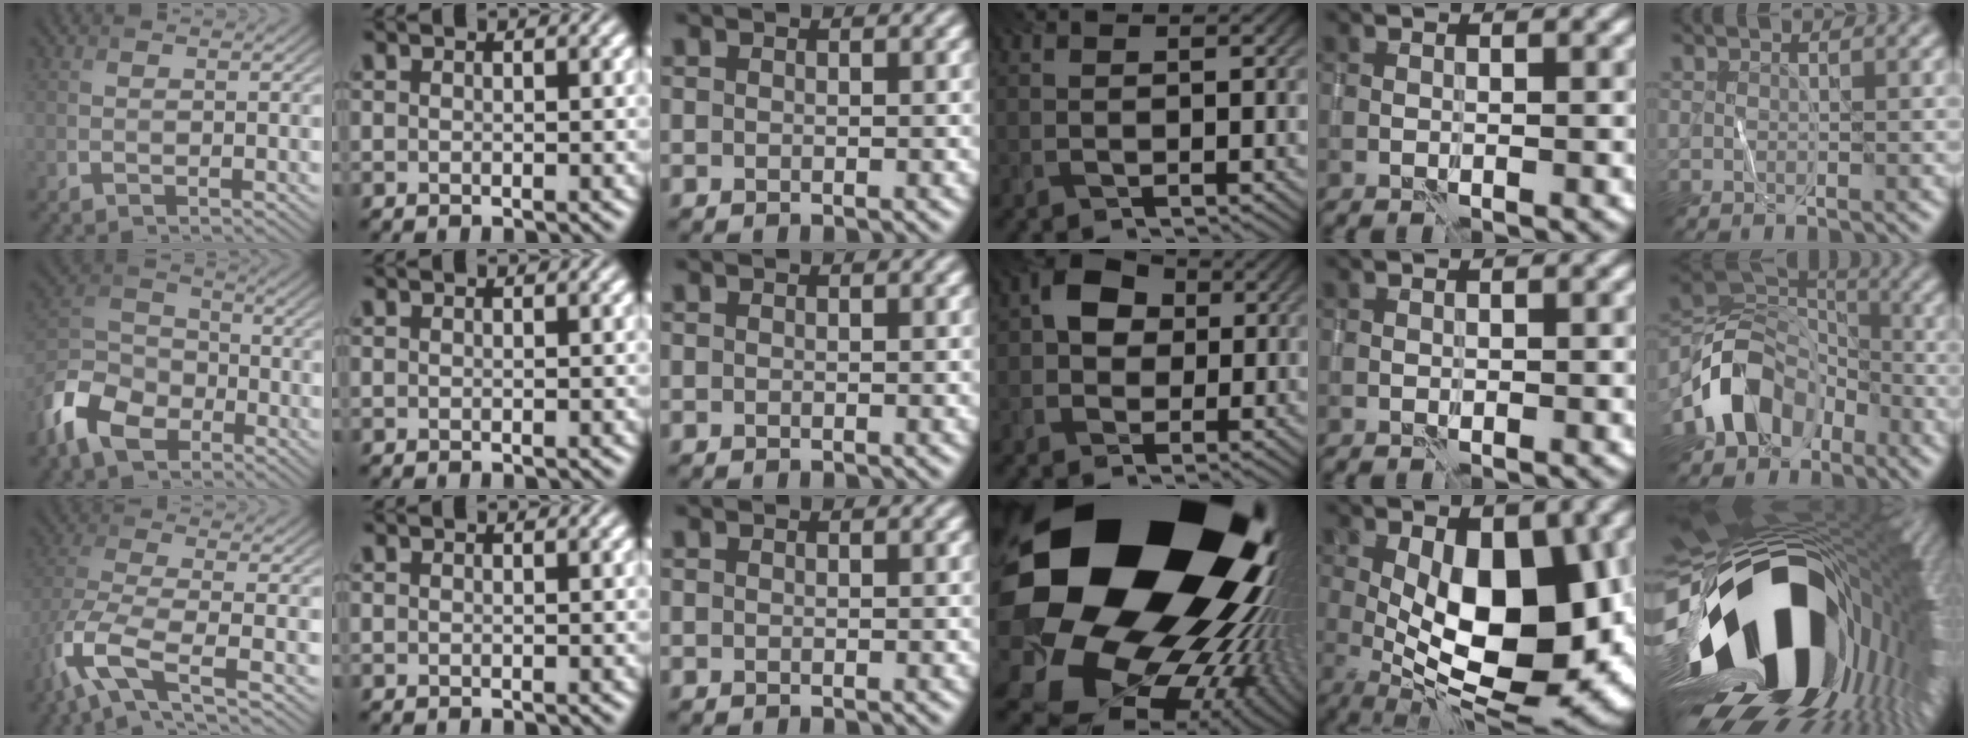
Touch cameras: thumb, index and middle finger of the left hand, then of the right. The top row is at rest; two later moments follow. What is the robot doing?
{"motion": "wipe", "object": "whiteboard"}